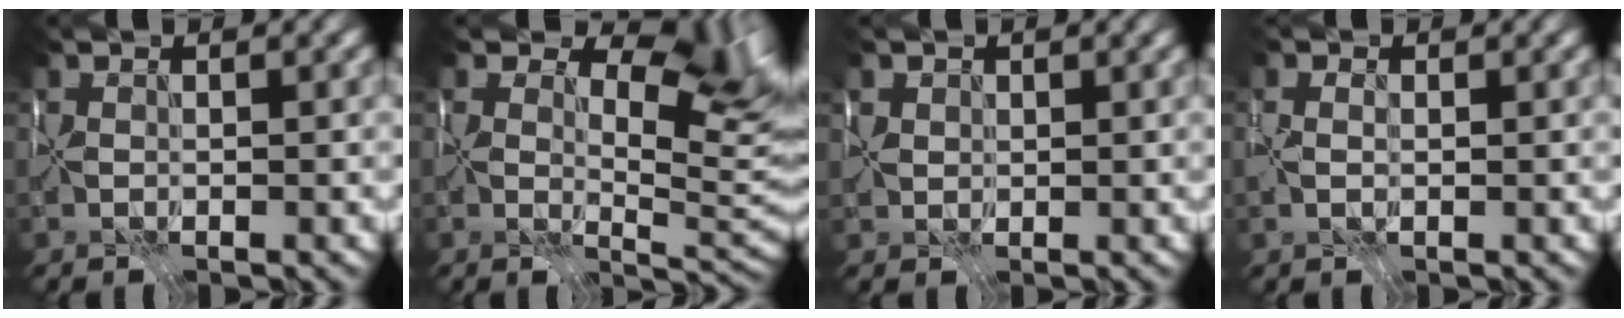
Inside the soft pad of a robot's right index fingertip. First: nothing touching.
{"total": 10.9, "force": [4.7, 5.9, 7.9], "torque": [-0.095, 0.007, 0.065]}
{"total": 1.3, "force": [0.8, 1.0, 0.0], "torque": [-0.010, 0.000, 0.026]}
{"total": 1.8, "force": [0.1, 1.3, 1.3], "torque": [-0.026, 0.015, -0.005]}